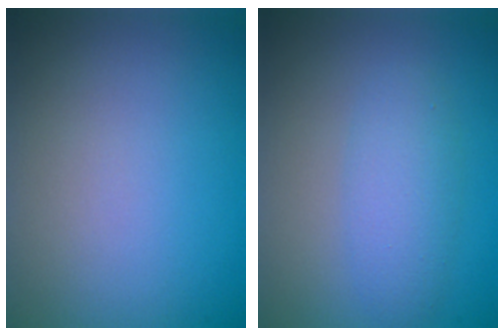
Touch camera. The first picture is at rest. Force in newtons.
{"total": 2.9, "press": 2.9, "slide": 0.1}